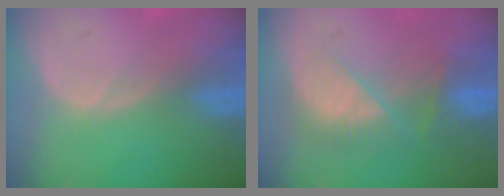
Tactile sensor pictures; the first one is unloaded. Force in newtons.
{"total": 7.5, "press": 6.8, "slide": 3.3}